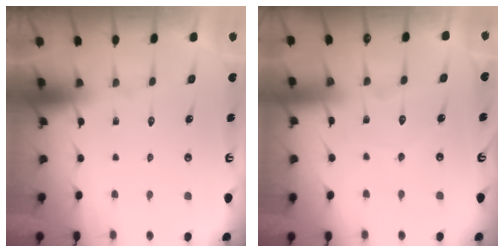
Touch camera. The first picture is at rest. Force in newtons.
{"total": 3.2, "press": 3.2, "slide": 0.3}